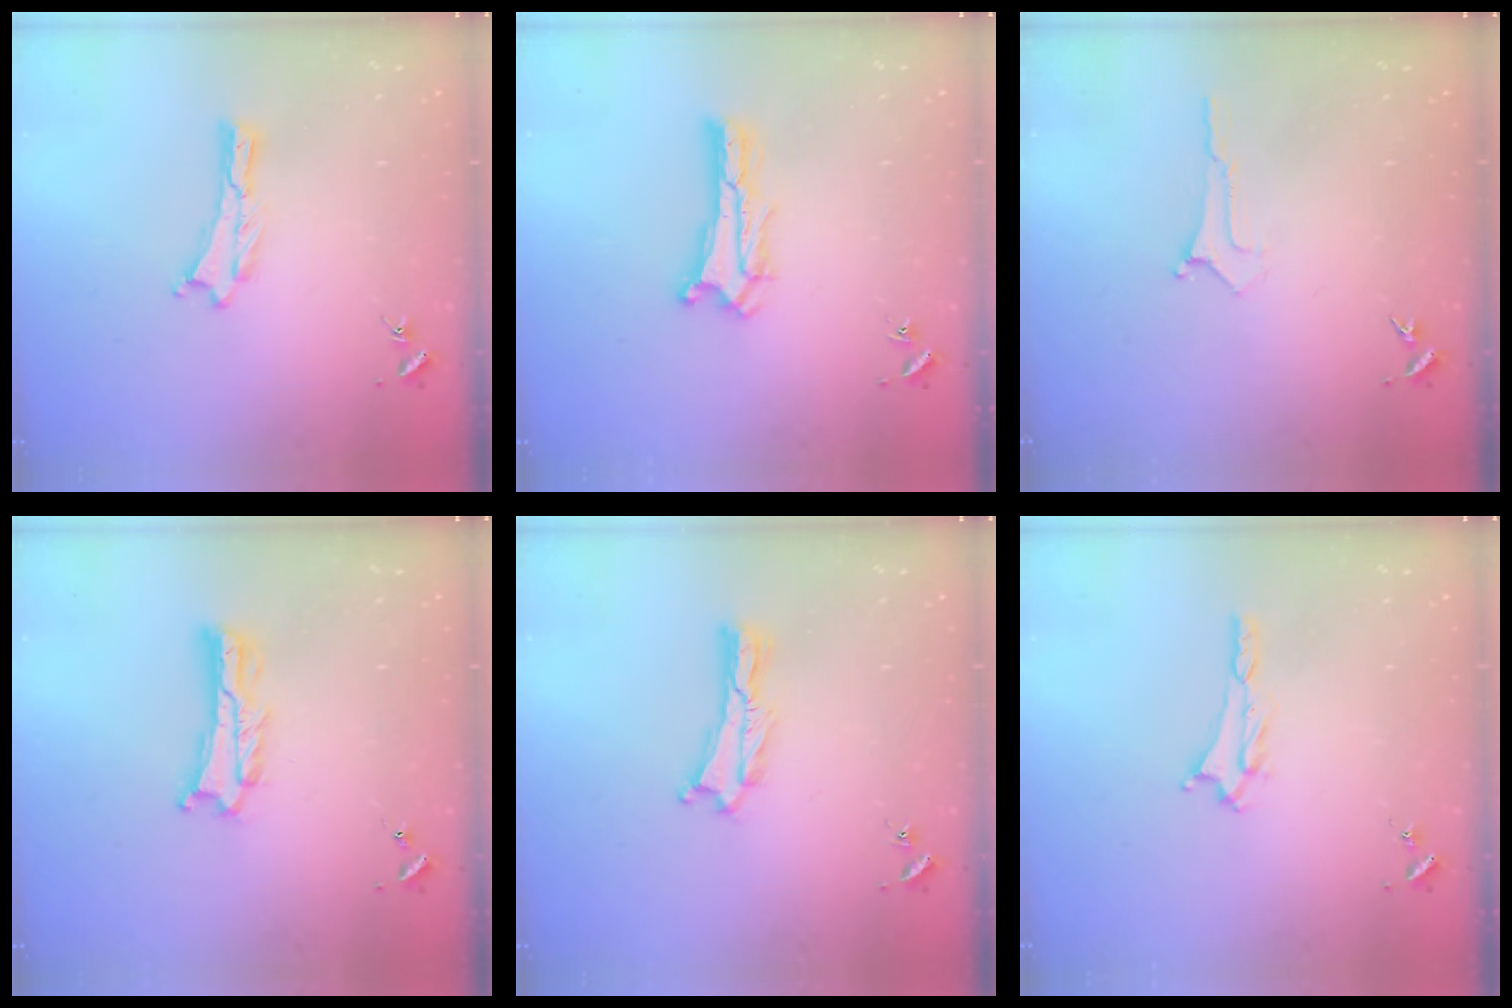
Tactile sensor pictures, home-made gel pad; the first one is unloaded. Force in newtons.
{"total": 0.9, "press": 0.9, "slide": 0.2}
{"total": 0.0}
{"total": 2.0, "press": 2.0, "slide": 0.3}
{"total": 0.6, "press": 0.5, "slide": 0.2}
{"total": 1.3, "press": 1.3, "slide": 0.2}